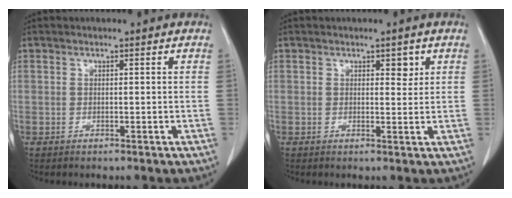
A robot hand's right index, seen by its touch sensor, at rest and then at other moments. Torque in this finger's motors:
{"motor_torque": [0.00, 0.00, 0.00, 0.01]}